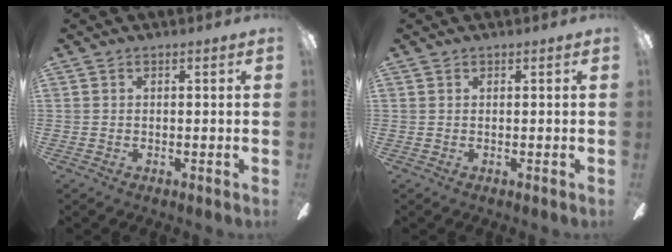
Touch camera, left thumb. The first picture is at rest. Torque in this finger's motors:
{"motor_torque": [-0.02, 0.02, 0.00, 0.00, 0.00]}